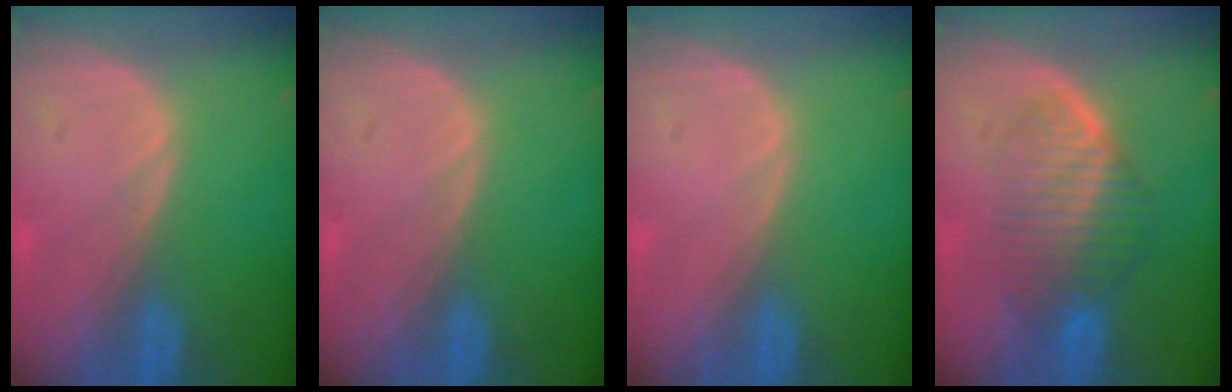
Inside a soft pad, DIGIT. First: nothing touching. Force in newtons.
{"total": 0.0}
{"total": 0.0}
{"total": 6.9, "press": 6.5, "slide": 2.3}